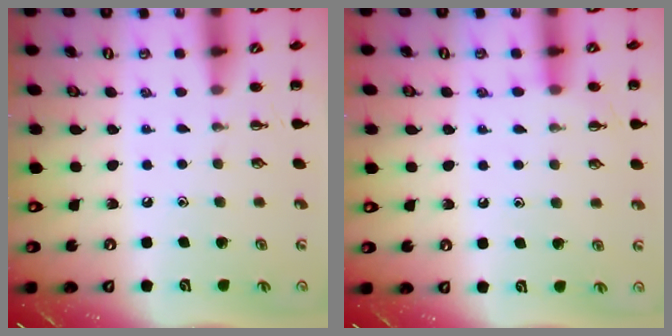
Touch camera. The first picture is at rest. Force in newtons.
{"total": 8.9, "press": 8.7, "slide": 2.2}